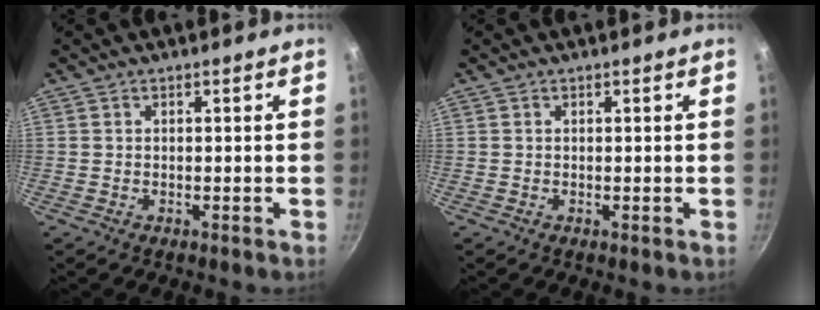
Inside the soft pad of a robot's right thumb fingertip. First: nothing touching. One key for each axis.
{"total": 0.0}